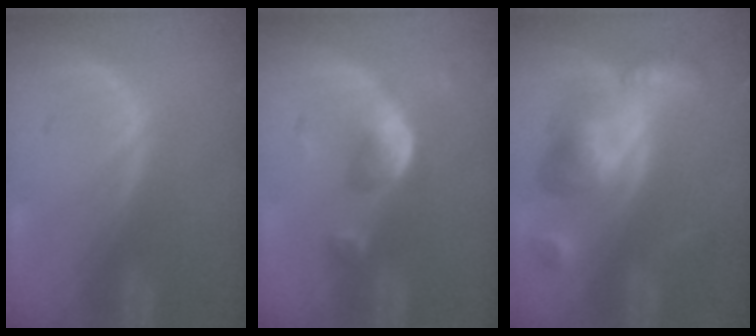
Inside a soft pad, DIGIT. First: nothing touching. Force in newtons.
{"total": 5.1, "press": 4.9, "slide": 1.6}
{"total": 8.3, "press": 8.2, "slide": 0.7}